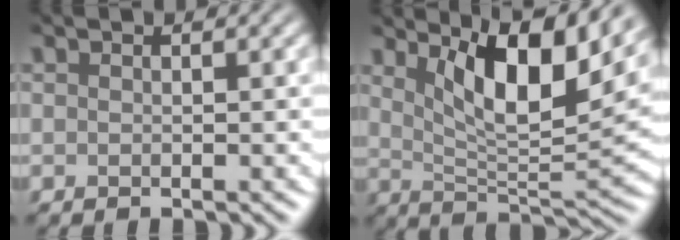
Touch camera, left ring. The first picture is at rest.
{"total": 8.6, "force": [4.1, 2.6, 7.1], "torque": [-0.114, -0.013, 0.072]}